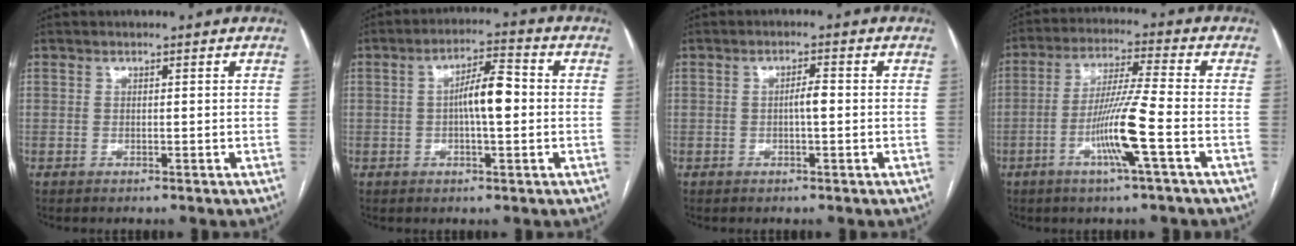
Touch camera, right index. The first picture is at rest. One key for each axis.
{"total": 6.7, "fx": -0.1, "fy": 1.5, "fz": 6.5, "tx": -0.116, "ty": 0.016, "tz": -0.005}
{"total": 2.2, "fx": -0.2, "fy": 0.4, "fz": 2.2, "tx": -0.035, "ty": 0.004, "tz": -0.005}
{"total": 10.3, "fx": -3.7, "fy": -1.1, "fz": 9.6, "tx": -0.188, "ty": -0.007, "tz": -0.074}